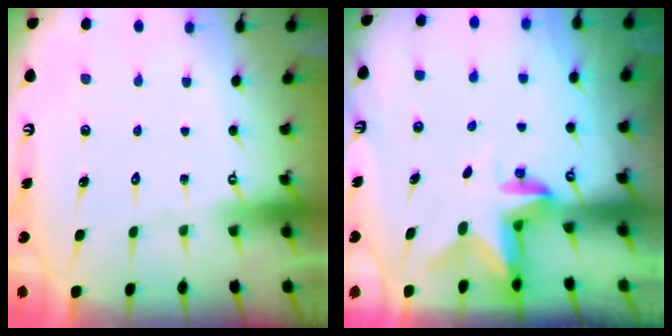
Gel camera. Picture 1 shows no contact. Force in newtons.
{"total": 2.5, "press": 2.5, "slide": 0.5}